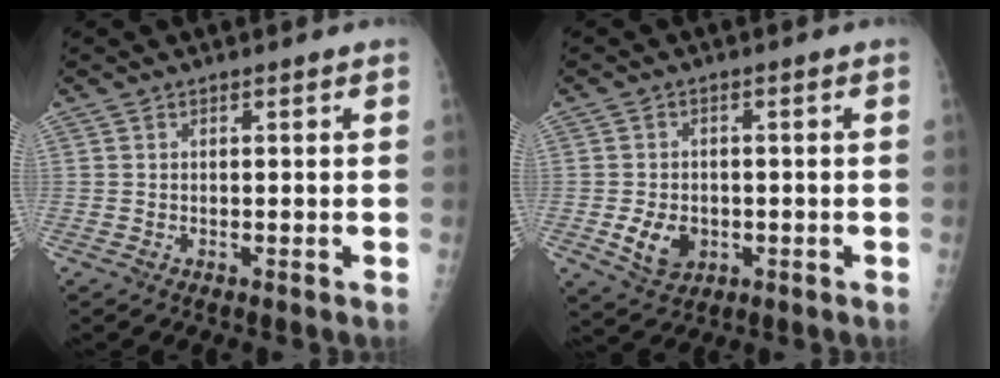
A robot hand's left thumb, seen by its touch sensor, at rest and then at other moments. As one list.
[{"total": 6.3, "force": [-1.6, 4.7, 3.9], "torque": [-0.055, 0.002, -0.017]}]